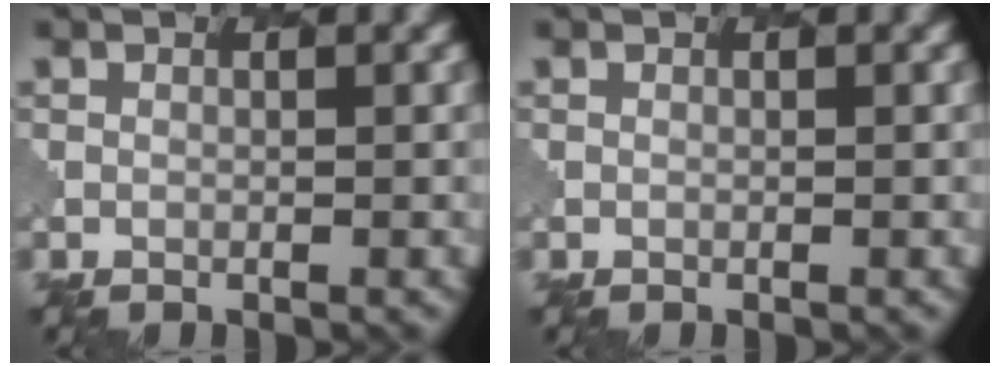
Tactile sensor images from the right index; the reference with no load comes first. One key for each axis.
{"total": 0.0}